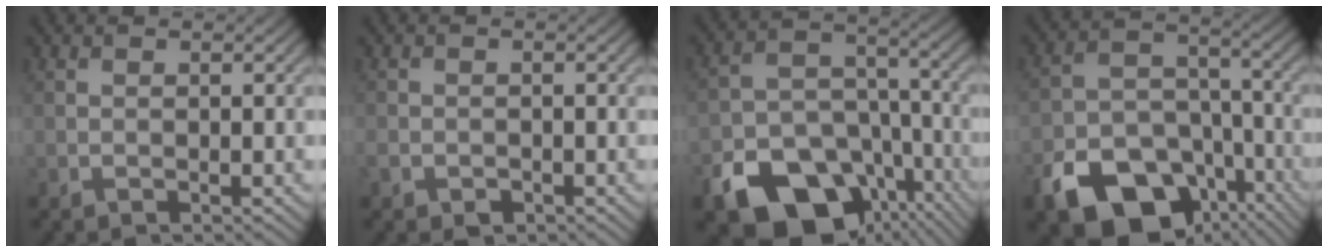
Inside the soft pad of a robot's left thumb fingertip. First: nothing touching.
{"total": 2.1, "force": [-1.4, 1.4, 0.8], "torque": [-0.019, -0.009, -0.031]}
{"total": 17.3, "force": [-10.3, 11.2, 8.2], "torque": [-0.167, -0.048, -0.154]}
{"total": 15.7, "force": [-9.3, 9.7, 8.0], "torque": [-0.173, -0.041, -0.151]}